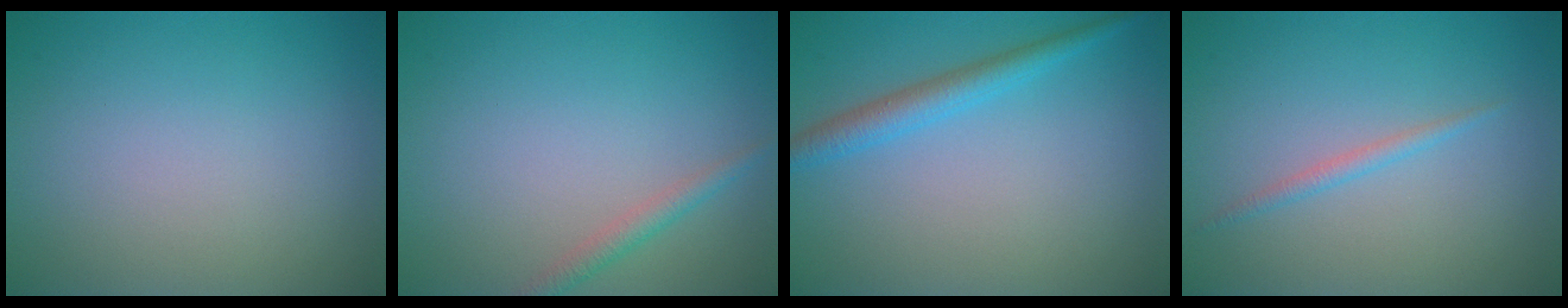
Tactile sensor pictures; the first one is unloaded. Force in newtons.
{"total": 1.5, "press": 1.5, "slide": 0.0}
{"total": 2.6, "press": 2.6, "slide": 0.1}
{"total": 1.0, "press": 1.0, "slide": 0.0}